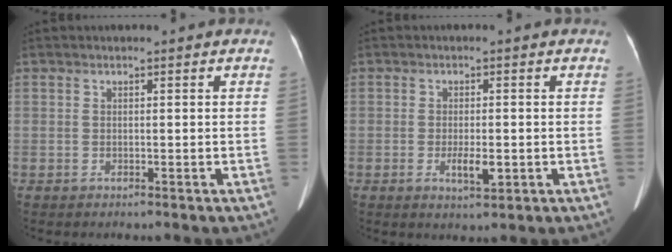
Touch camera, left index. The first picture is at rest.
{"total": 3.4, "force": [-1.0, 1.0, 3.1], "torque": [-0.058, -0.003, -0.011]}